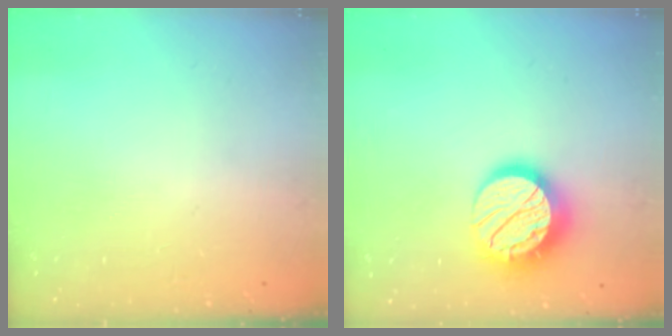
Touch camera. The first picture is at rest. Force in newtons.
{"total": 15.7, "press": 15.7, "slide": 0.9}